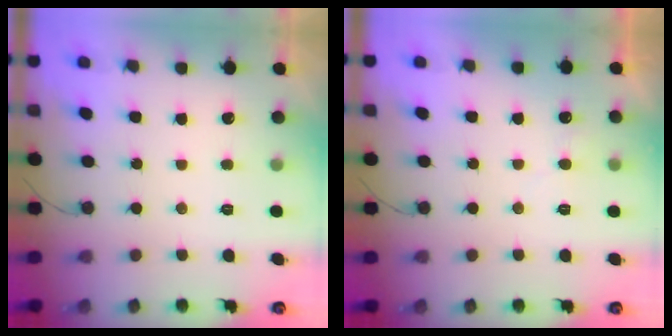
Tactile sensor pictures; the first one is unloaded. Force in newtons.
{"total": 5.7, "press": 5.7, "slide": 0.6}